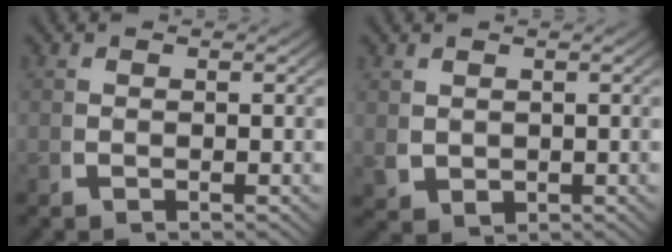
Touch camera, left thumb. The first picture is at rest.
{"total": 1.9, "force": [0.3, 1.6, 0.9], "torque": [-0.021, -0.014, 0.022]}